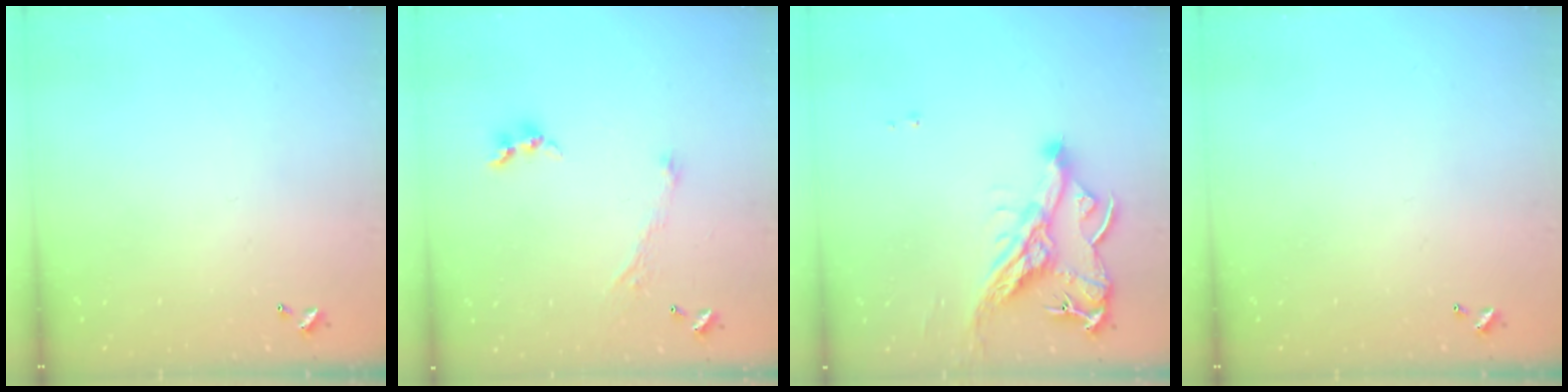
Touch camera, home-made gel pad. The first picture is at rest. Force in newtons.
{"total": 2.9, "press": 2.8, "slide": 0.4}
{"total": 11.7, "press": 11.6, "slide": 1.6}
{"total": 0.0}